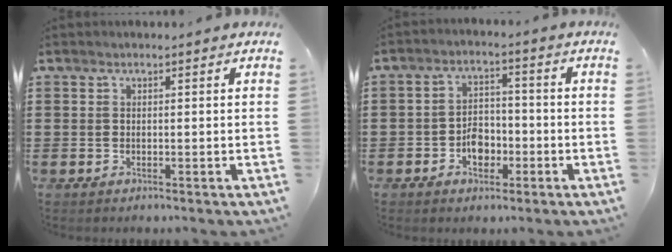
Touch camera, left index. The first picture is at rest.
{"total": 4.5, "force": [-1.8, 3.0, 2.8], "torque": [-0.045, 0.005, -0.036]}